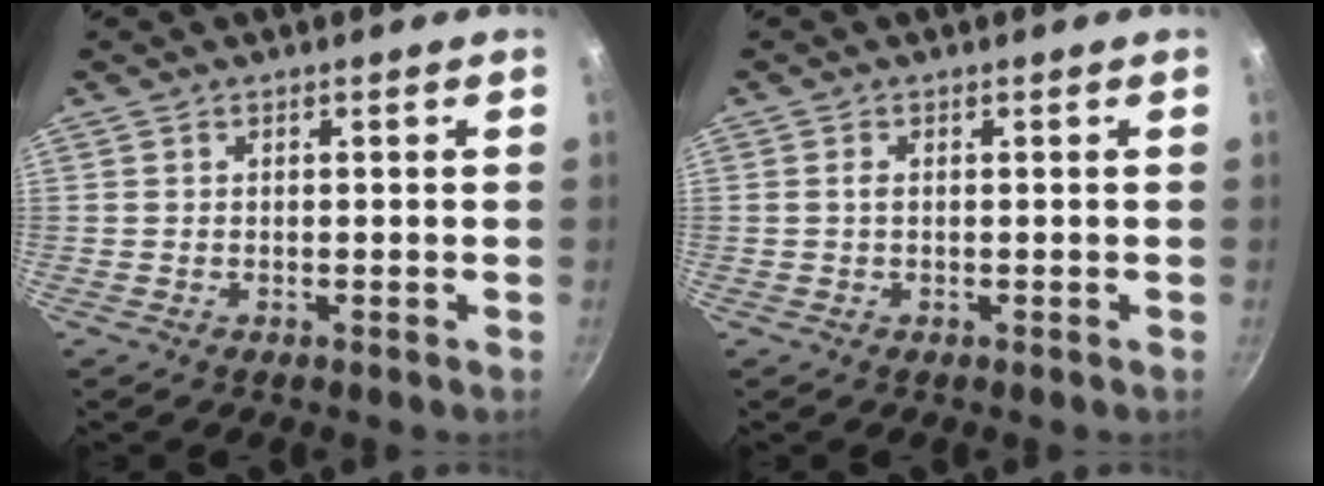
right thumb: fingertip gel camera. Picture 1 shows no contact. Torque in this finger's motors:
{"motor_torque": [-0.23, 0.47, 0.50, 0.04, 0.07]}